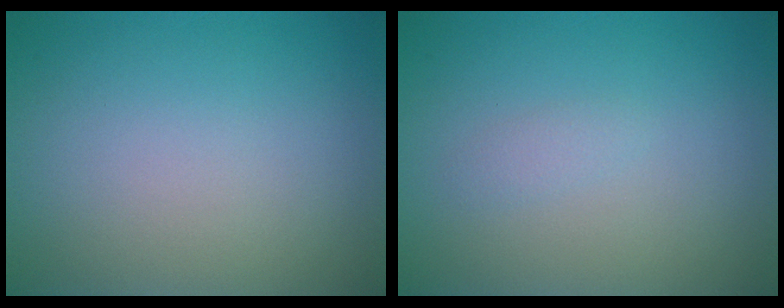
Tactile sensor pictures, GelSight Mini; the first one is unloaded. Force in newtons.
{"total": 0.7, "press": 0.7, "slide": 0.1}